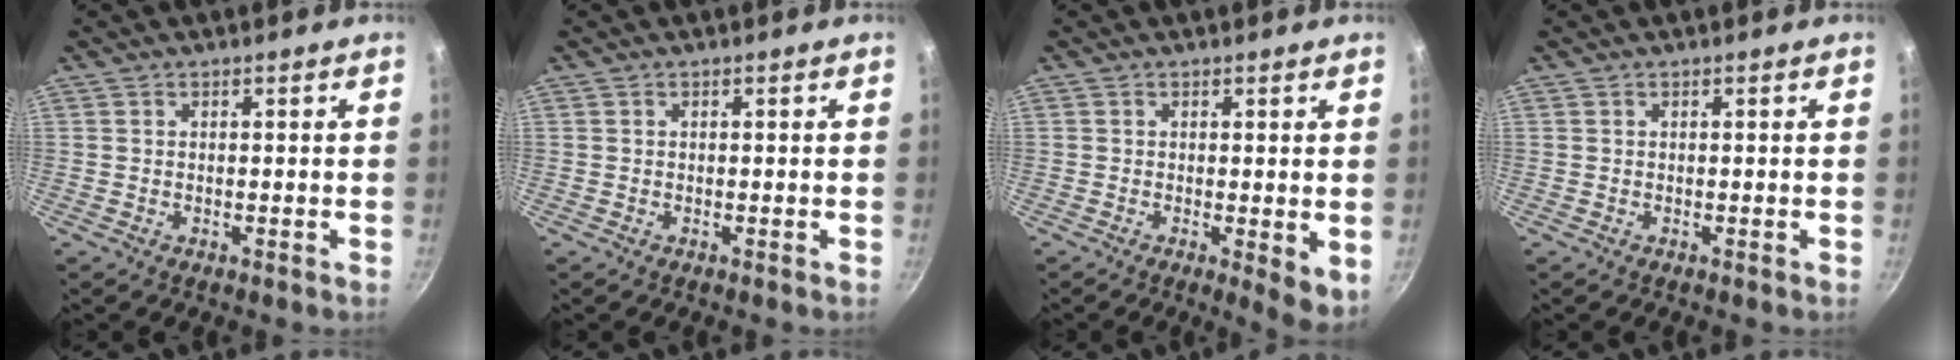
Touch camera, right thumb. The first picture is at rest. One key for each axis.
{"total": 0.0}
{"total": 5.1, "fx": -0.3, "fy": 1.8, "fz": 4.7, "tx": -0.055, "ty": -0.010, "tz": -0.002}
{"total": 0.0}